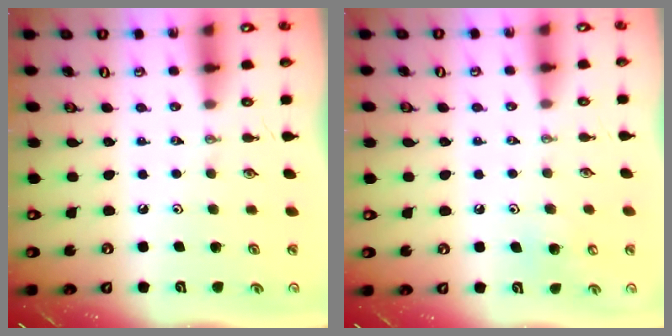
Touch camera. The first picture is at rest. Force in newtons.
{"total": 6.3, "press": 6.3, "slide": 0.0}